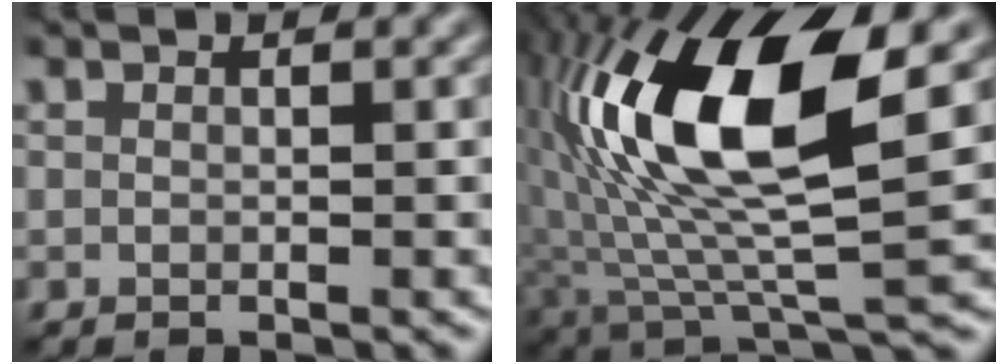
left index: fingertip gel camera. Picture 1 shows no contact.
{"total": 13.9, "force": [3.2, 4.4, 12.8], "torque": [-0.252, 0.009, 0.057]}